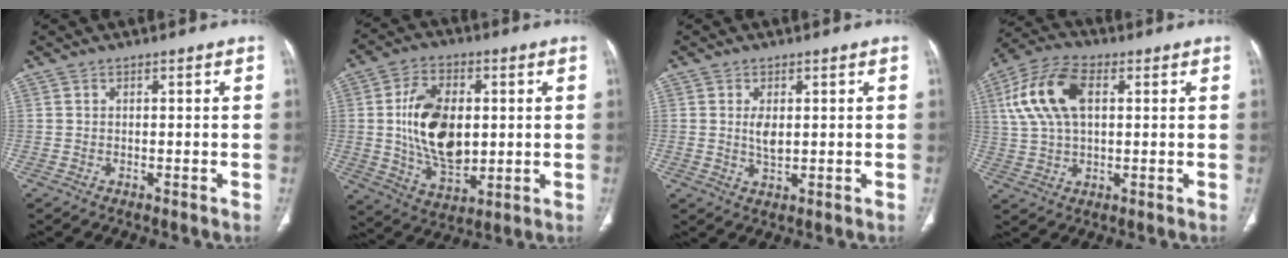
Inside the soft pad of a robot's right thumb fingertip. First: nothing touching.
{"total": 16.0, "force": [1.3, 9.8, 12.6], "torque": [-0.201, -0.009, 0.030]}
{"total": 3.3, "force": [0.5, 1.7, 2.8], "torque": [-0.051, -0.008, 0.014]}
{"total": 13.4, "force": [3.5, 7.5, 10.5], "torque": [-0.218, 0.017, 0.064]}